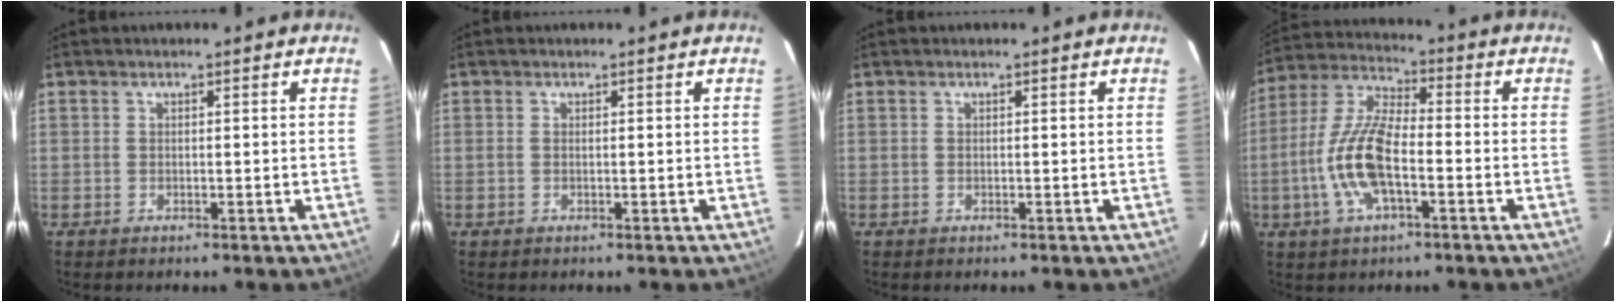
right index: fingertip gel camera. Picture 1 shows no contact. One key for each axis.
{"total": 0.0}
{"total": 0.0}
{"total": 13.2, "fx": -3.7, "fy": 4.8, "fz": 11.7, "tx": -0.250, "ty": 0.002, "tz": -0.076}